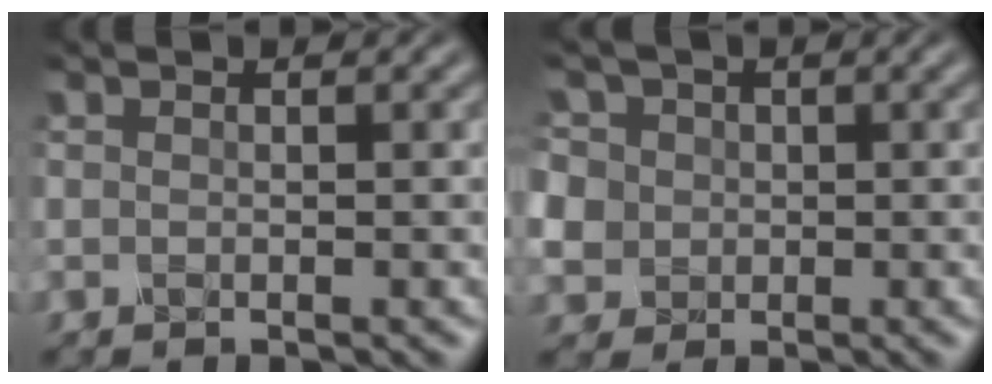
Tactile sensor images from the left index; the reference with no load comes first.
{"total": 6.5, "force": [1.3, 6.0, 2.2], "torque": [-0.072, 0.028, 0.008]}